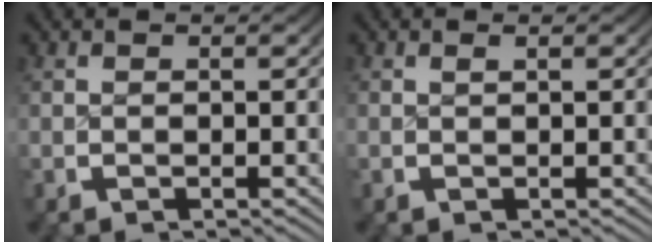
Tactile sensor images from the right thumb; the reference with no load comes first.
{"total": 0.0}